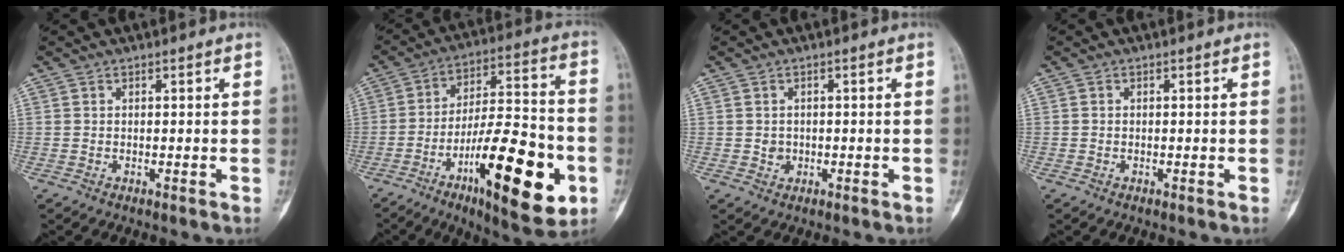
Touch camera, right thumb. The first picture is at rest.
{"total": 22.7, "force": [-8.2, 7.1, 19.9], "torque": [-0.307, 0.033, -0.123]}
{"total": 1.7, "force": [-0.2, 1.5, 0.7], "torque": [-0.006, 0.004, 0.001]}
{"total": 0.0}